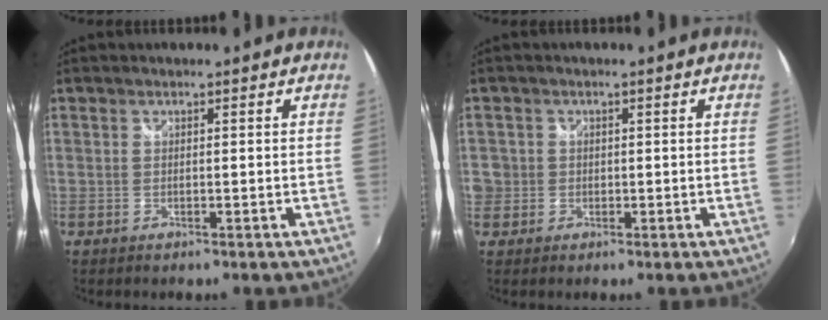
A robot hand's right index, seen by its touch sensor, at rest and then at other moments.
{"total": 3.5, "force": [-0.3, 3.5, 0.6], "torque": [-0.015, 0.003, -0.005]}